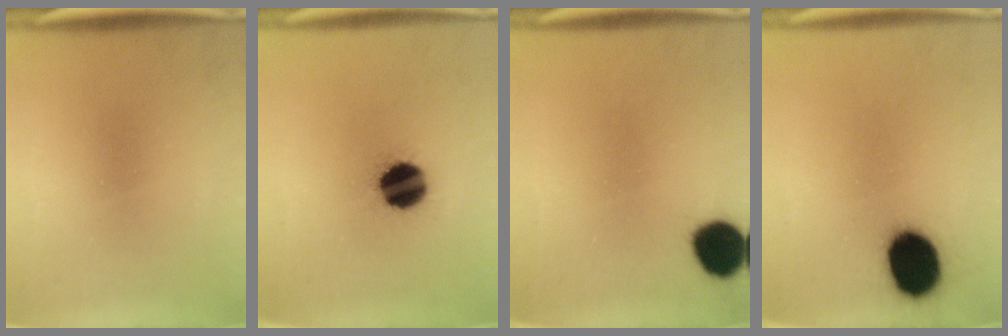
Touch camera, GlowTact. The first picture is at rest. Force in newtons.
{"total": 12.2}
{"total": 9.6}
{"total": 14.5}